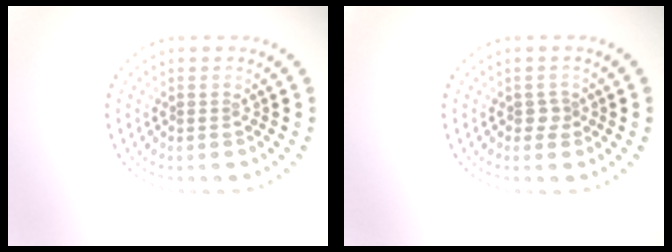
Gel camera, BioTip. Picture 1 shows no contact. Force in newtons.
{"total": 1.1, "press": 0.8, "slide": 0.7}